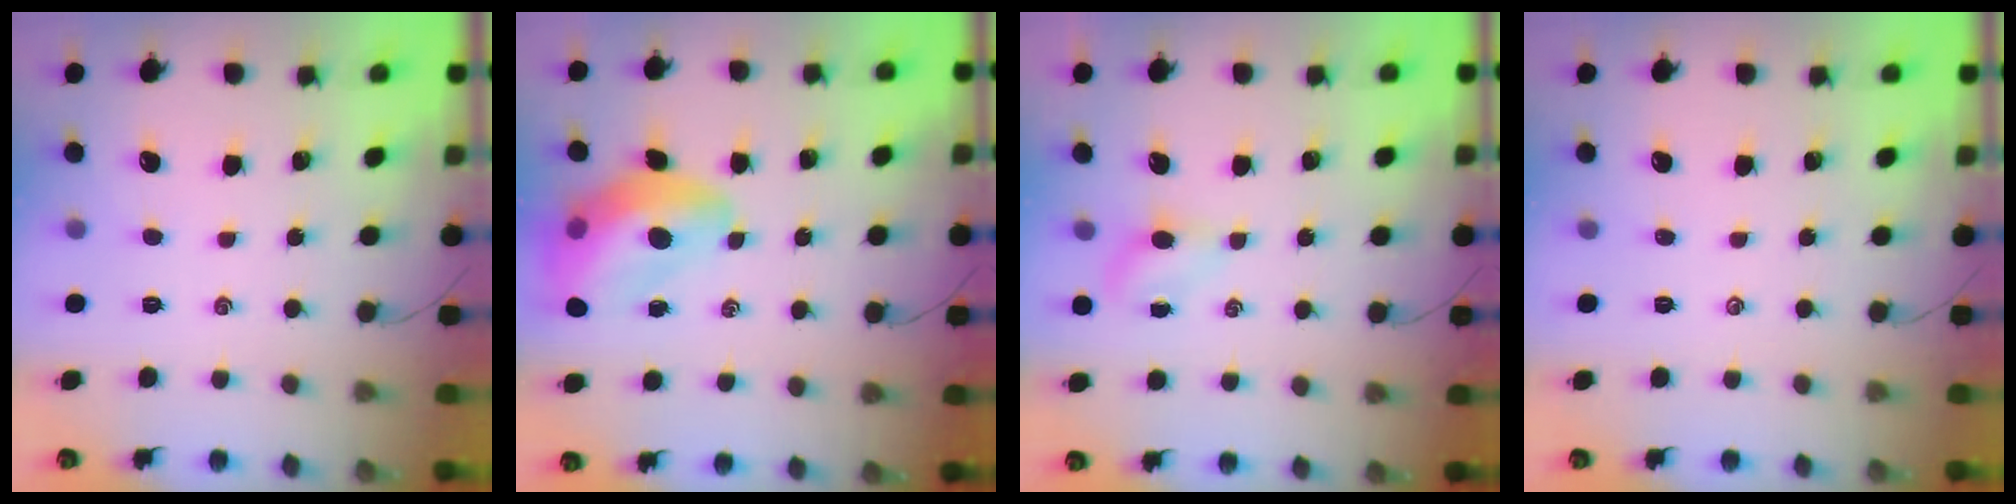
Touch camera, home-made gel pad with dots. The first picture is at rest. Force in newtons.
{"total": 14.2, "press": 13.7, "slide": 3.7}
{"total": 3.3, "press": 3.2, "slide": 1.1}
{"total": 0.0}